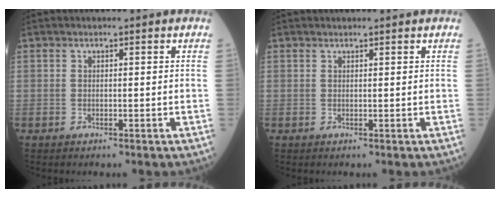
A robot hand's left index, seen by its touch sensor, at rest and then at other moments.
{"total": 1.3, "force": [1.3, 0.0, 0.4], "torque": [-0.004, 0.011, 0.019]}